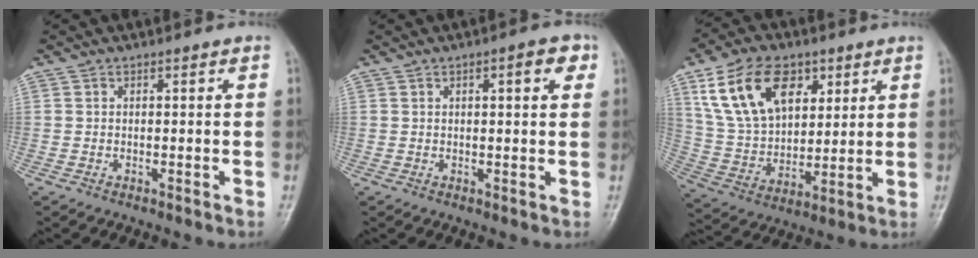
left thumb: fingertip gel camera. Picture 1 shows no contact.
{"total": 4.2, "force": [1.5, 1.4, 3.6], "torque": [-0.036, 0.003, 0.016]}
{"total": 17.9, "force": [7.8, 11.5, 11.2], "torque": [-0.169, -0.020, 0.154]}